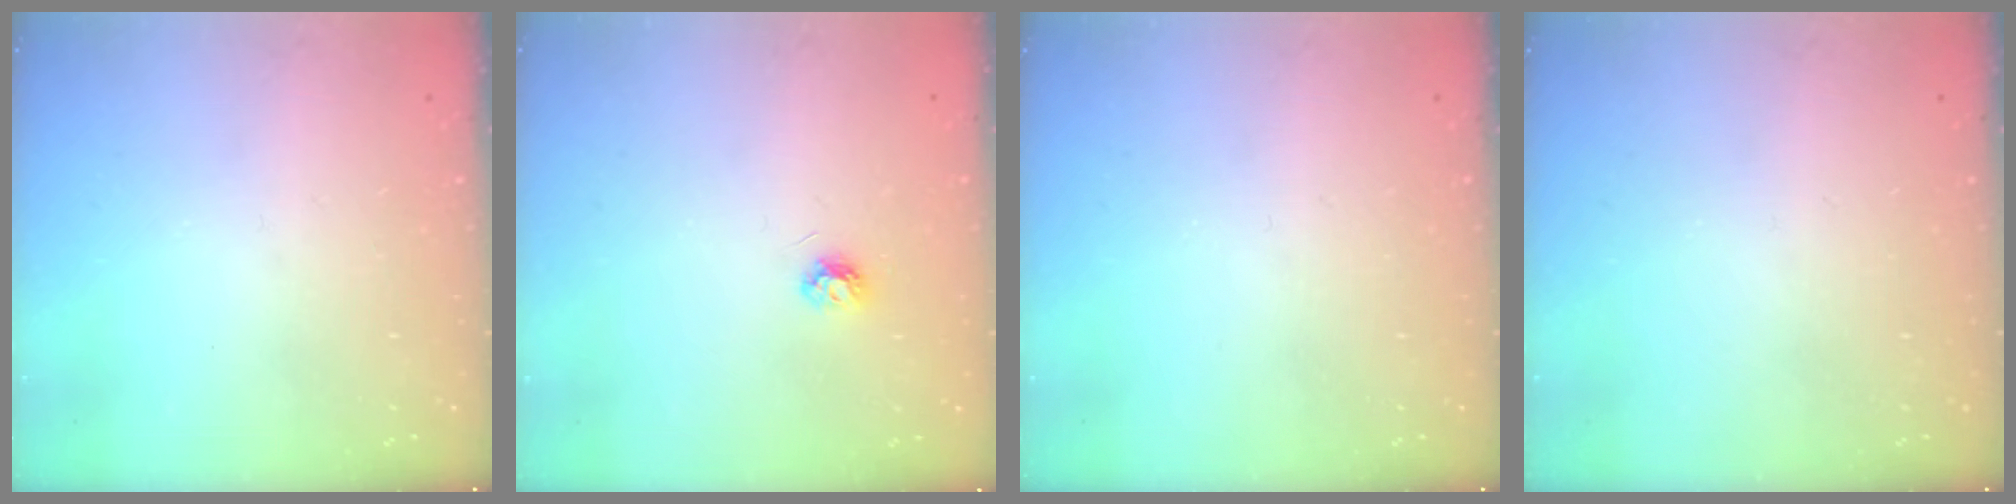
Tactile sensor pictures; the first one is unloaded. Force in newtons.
{"total": 3.8, "press": 3.8, "slide": 0.5}
{"total": 0.0}
{"total": 0.0}